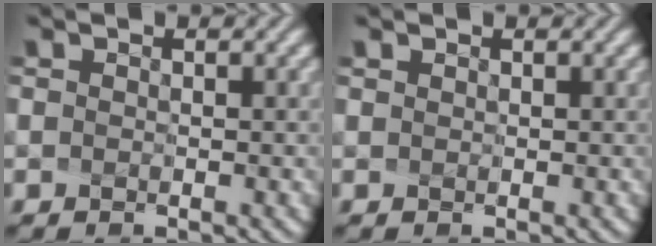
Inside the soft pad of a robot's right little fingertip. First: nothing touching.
{"total": 0.0}